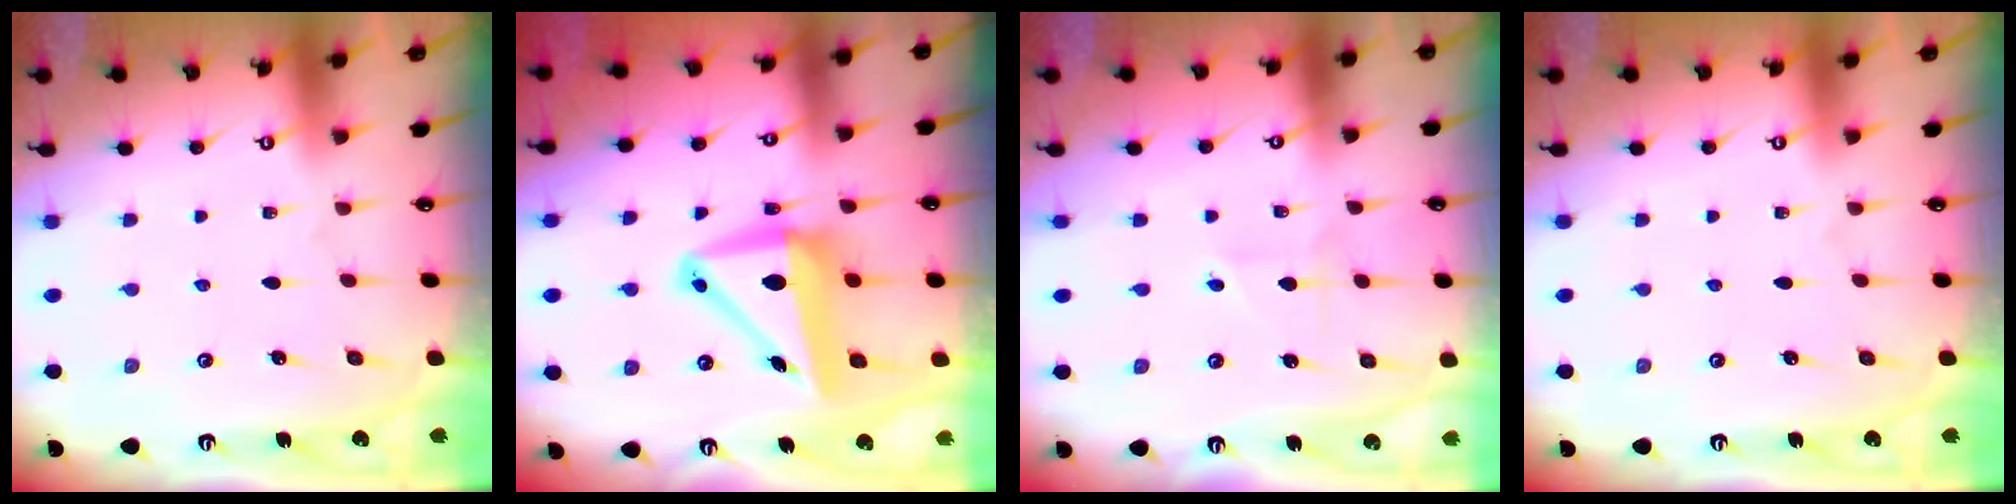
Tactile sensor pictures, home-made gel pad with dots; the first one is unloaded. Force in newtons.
{"total": 10.8, "press": 10.6, "slide": 2.0}
{"total": 1.9, "press": 1.9, "slide": 0.2}
{"total": 0.0}